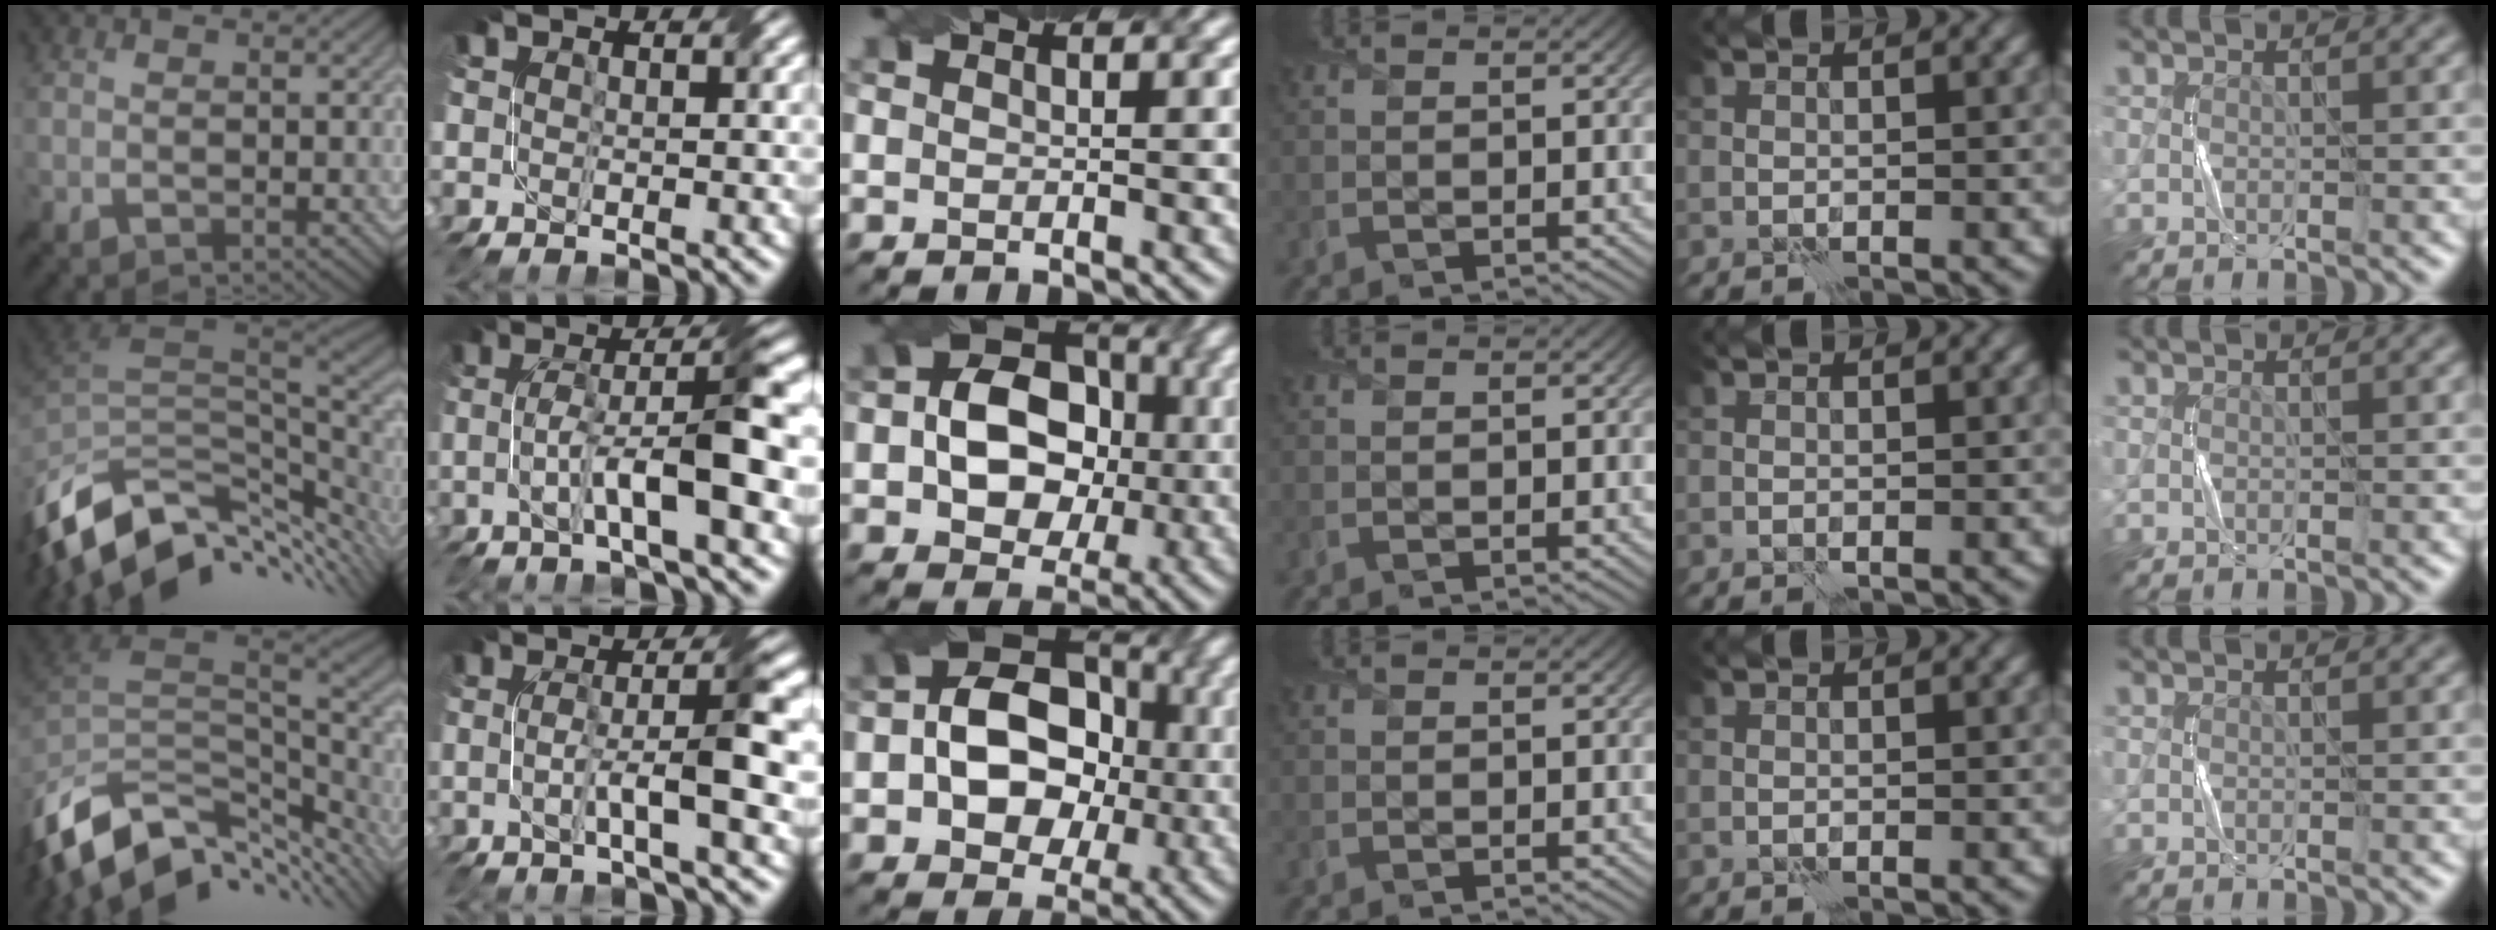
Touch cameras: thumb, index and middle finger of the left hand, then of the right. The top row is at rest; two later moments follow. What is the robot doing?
{"motion": "twist", "object": "screw"}